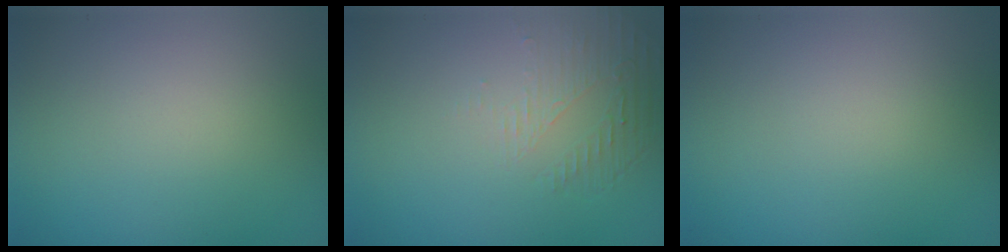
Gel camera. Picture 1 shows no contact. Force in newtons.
{"total": 1.7, "press": 0.6, "slide": 1.6}
{"total": 0.0}